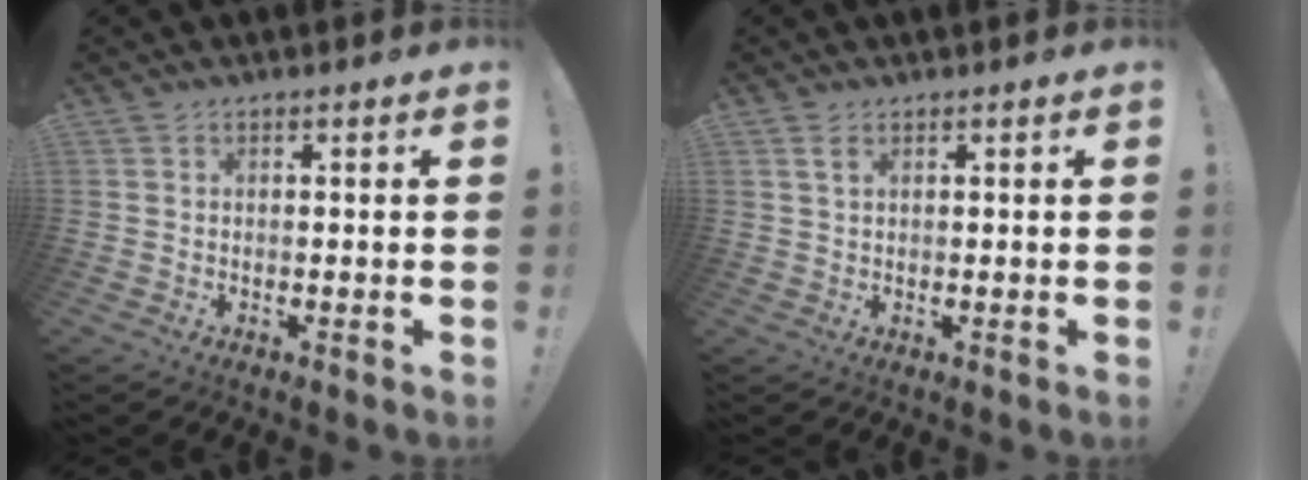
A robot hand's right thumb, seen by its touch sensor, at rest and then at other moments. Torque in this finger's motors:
{"motor_torque": [0.03, 0.04, -0.01, 0.22, 0.02]}